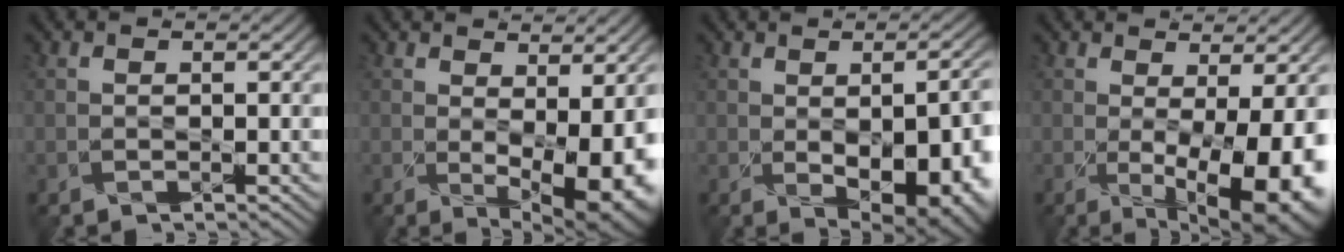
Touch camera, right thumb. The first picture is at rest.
{"total": 9.8, "force": [-1.6, 5.0, 8.2], "torque": [-0.115, -0.028, 0.010]}
{"total": 13.1, "force": [-3.8, 7.4, 10.2], "torque": [-0.096, -0.023, -0.016]}
{"total": 12.1, "force": [-3.0, 5.2, 10.5], "torque": [-0.148, -0.033, -0.018]}